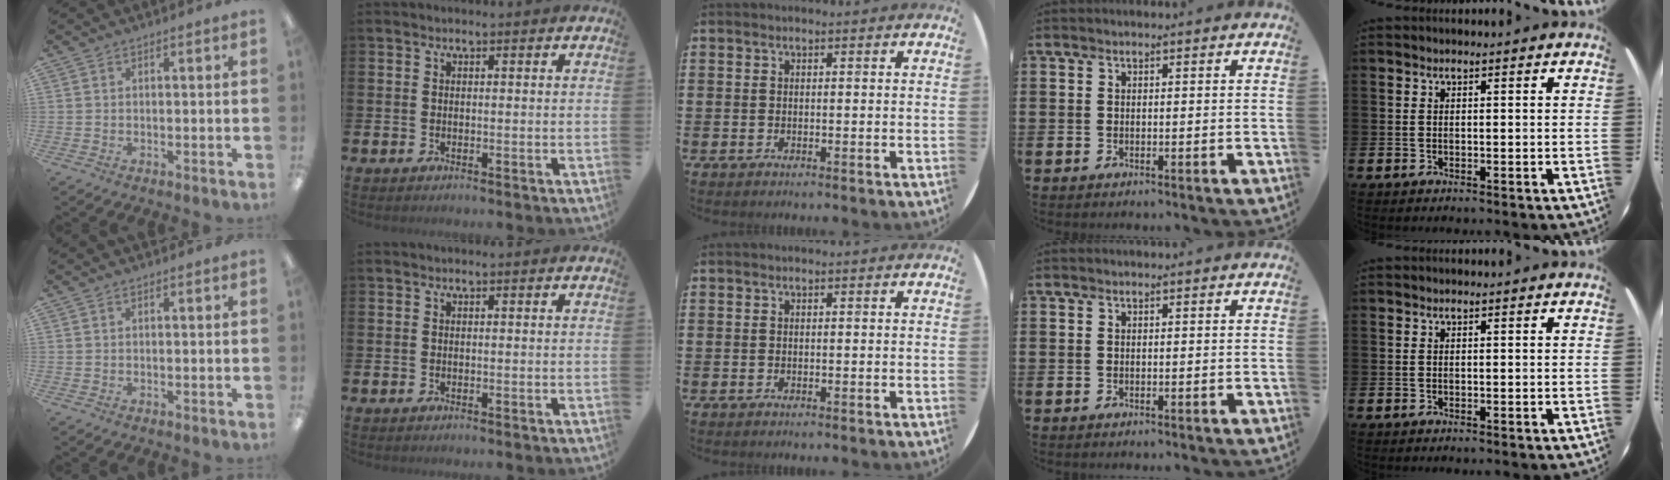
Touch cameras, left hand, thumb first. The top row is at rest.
{}